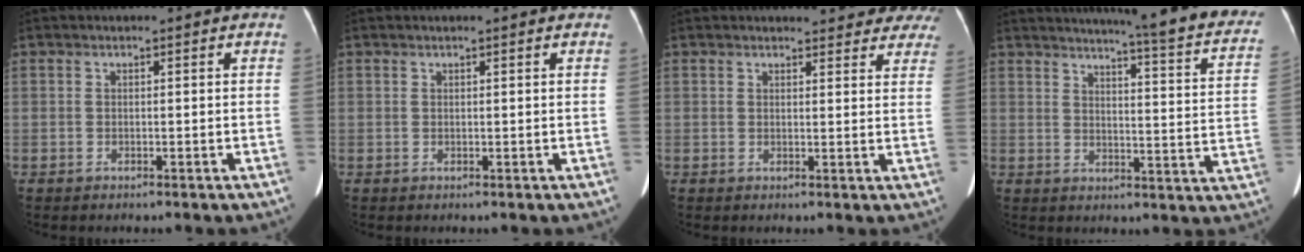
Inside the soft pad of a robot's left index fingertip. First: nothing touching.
{"total": 0.6, "force": [0.4, 0.0, 0.4], "torque": [-0.008, 0.007, 0.008]}
{"total": 12.1, "force": [11.3, 3.4, 2.9], "torque": [0.003, -0.016, 0.101]}
{"total": 24.1, "force": [21.0, 1.2, 11.7], "torque": [-0.149, -0.072, 0.233]}